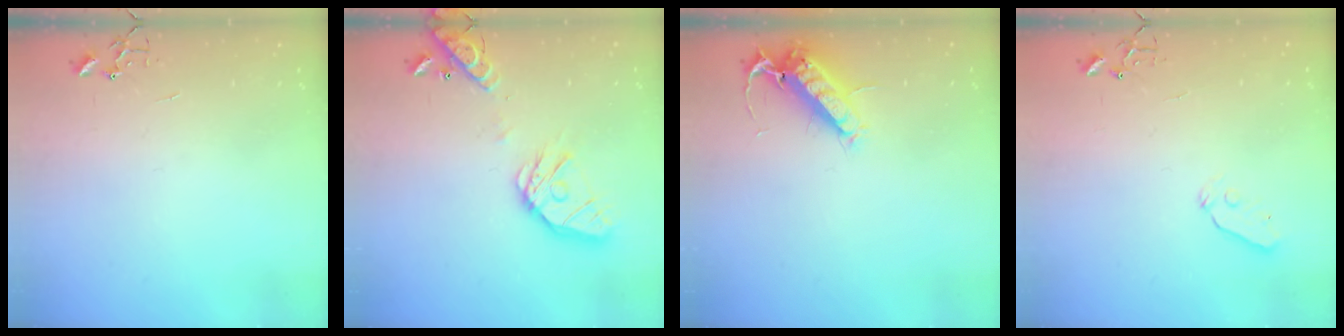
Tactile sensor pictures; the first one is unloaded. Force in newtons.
{"total": 17.6, "press": 17.3, "slide": 2.8}
{"total": 13.1, "press": 13.0, "slide": 2.0}
{"total": 4.5, "press": 4.4, "slide": 0.7}